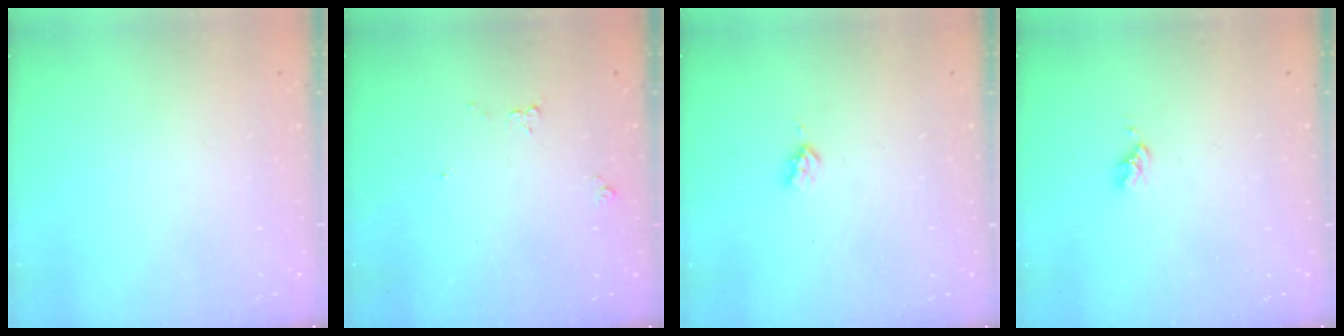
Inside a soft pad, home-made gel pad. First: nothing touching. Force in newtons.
{"total": 5.5, "press": 5.5, "slide": 0.7}
{"total": 2.9, "press": 2.9, "slide": 0.5}
{"total": 2.8, "press": 2.8, "slide": 0.3}